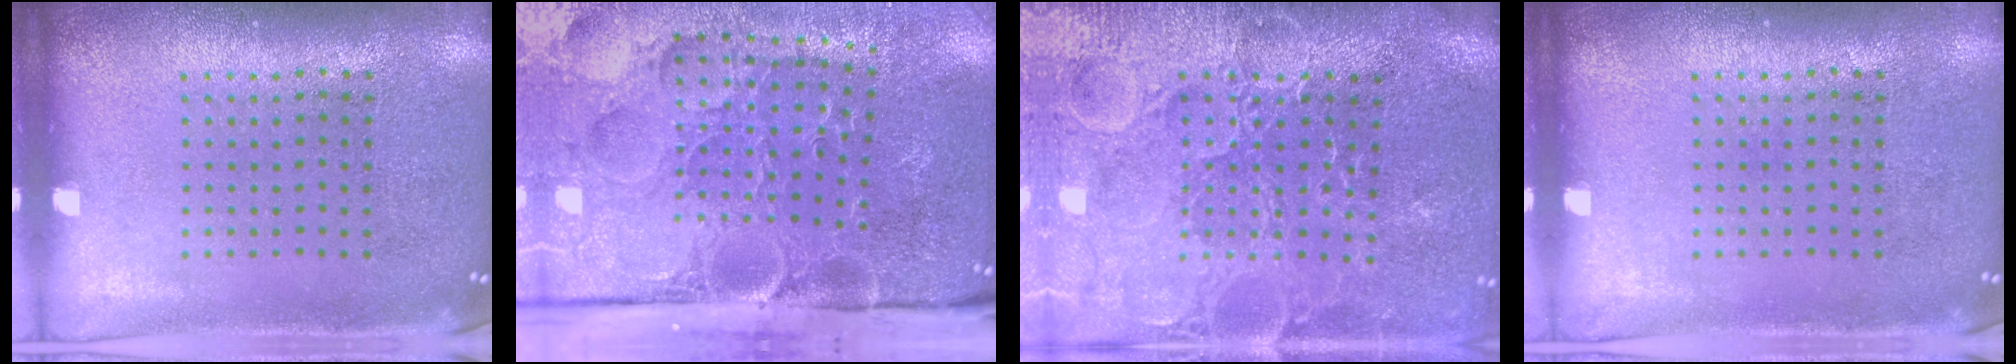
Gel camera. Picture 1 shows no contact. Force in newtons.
{"total": 5.3, "press": 4.1, "slide": 3.4}
{"total": 3.7, "press": 3.6, "slide": 0.7}
{"total": 0.0}